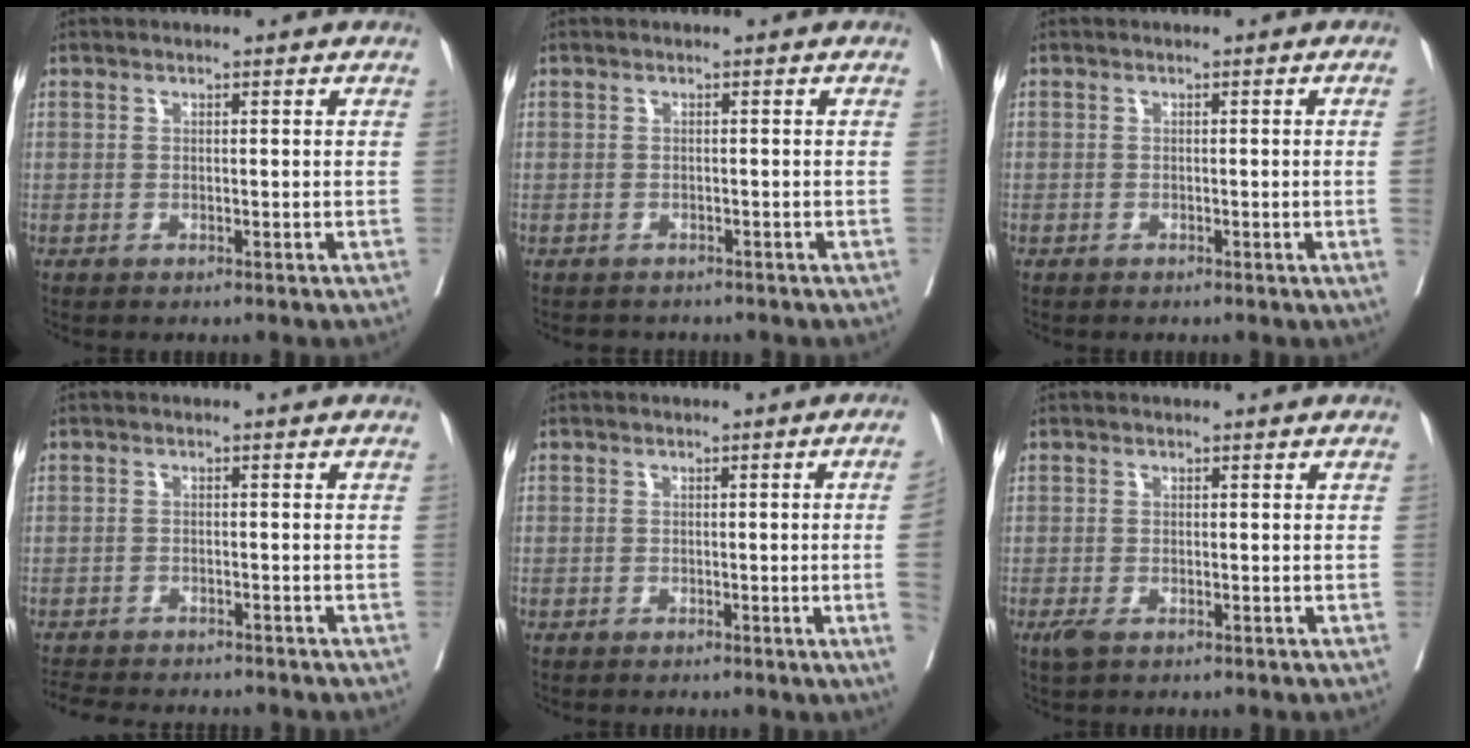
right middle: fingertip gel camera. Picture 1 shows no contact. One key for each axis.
{"total": 2.3, "fx": -2.1, "fy": 1.0, "fz": 0.1, "tx": -0.004, "ty": -0.003, "tz": -0.033}
{"total": 1.1, "fx": -0.2, "fy": -0.2, "fz": 1.0, "tx": -0.014, "ty": -0.001, "tz": -0.003}
{"total": 8.5, "fx": -7.8, "fy": 1.6, "fz": 2.9, "tx": -0.043, "ty": -0.009, "tz": -0.113}
{"total": 3.9, "fx": -0.6, "fy": -1.2, "fz": 3.7, "tx": -0.036, "ty": -0.006, "tz": -0.008}
{"total": 1.7, "fx": -0.9, "fy": 0.7, "fz": 1.2, "tx": -0.028, "ty": -0.005, "tz": -0.014}